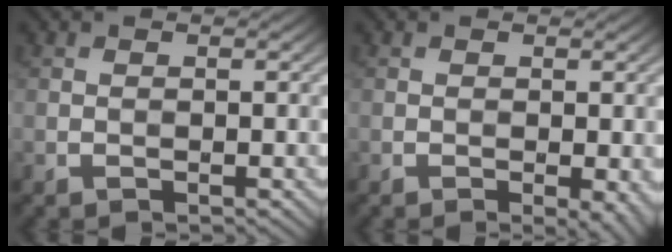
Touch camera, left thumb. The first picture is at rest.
{"total": 2.1, "force": [-0.7, 0.5, 1.9], "torque": [-0.027, -0.006, -0.008]}